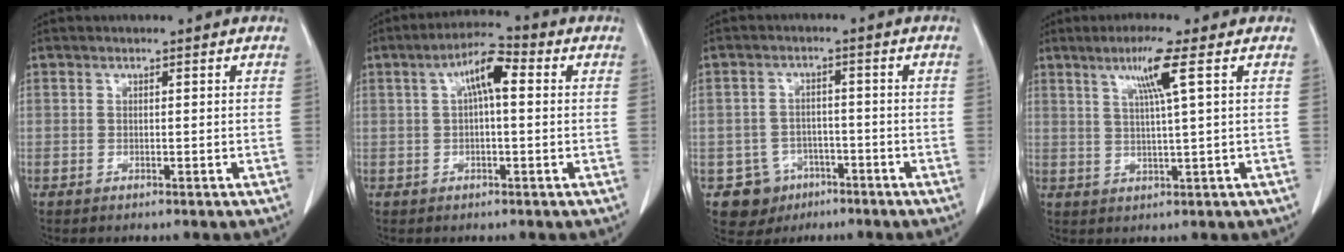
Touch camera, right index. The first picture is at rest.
{"total": 6.4, "force": [1.6, 1.7, 5.9], "torque": [-0.106, 0.028, 0.023]}
{"total": 6.0, "force": [-2.7, 5.3, 0.3], "torque": [-0.002, 0.014, -0.036]}
{"total": 5.8, "force": [2.7, -1.1, 5.0], "torque": [-0.098, -0.001, 0.051]}